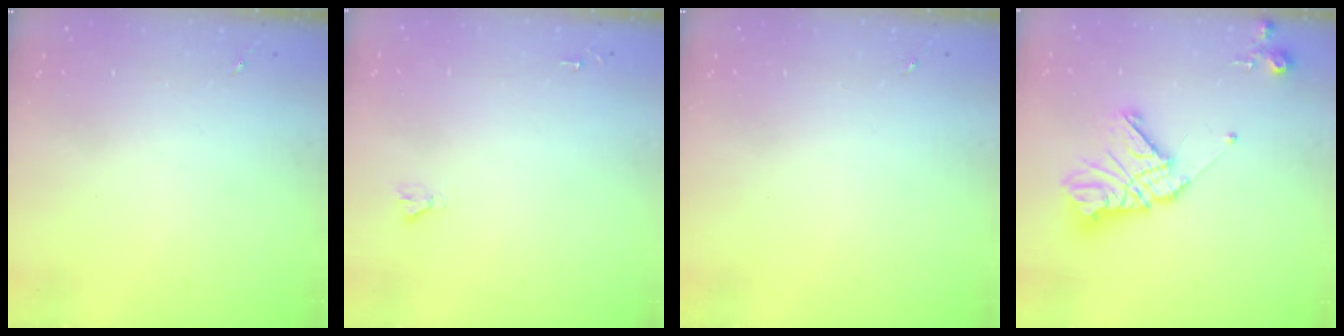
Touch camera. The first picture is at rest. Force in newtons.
{"total": 1.8, "press": 1.8, "slide": 0.1}
{"total": 0.0}
{"total": 14.7, "press": 14.6, "slide": 1.4}